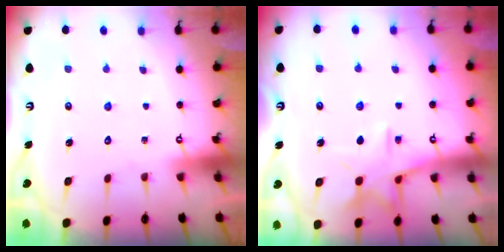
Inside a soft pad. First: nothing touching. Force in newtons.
{"total": 11.5, "press": 11.5, "slide": 0.7}